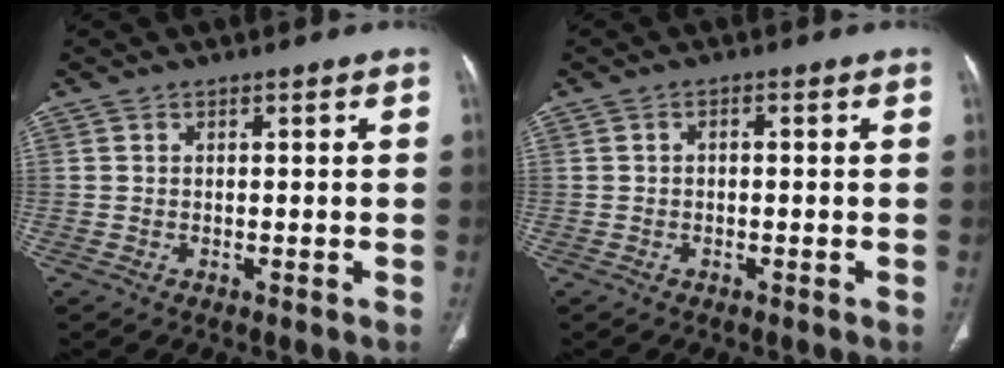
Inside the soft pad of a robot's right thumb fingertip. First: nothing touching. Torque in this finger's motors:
{"motor_torque": [-0.44, 0.31, -0.38, 0.08, 0.04]}